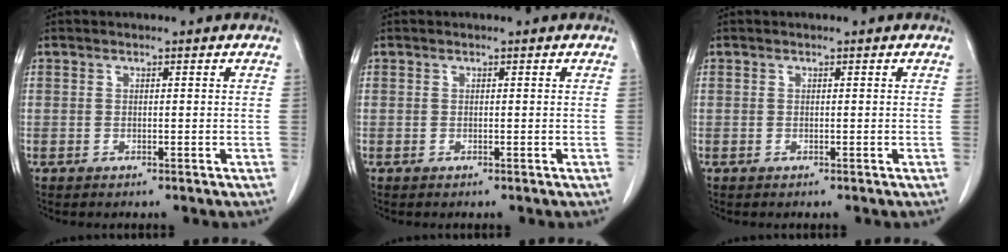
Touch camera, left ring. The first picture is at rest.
{"total": 0.0}
{"total": 0.0}